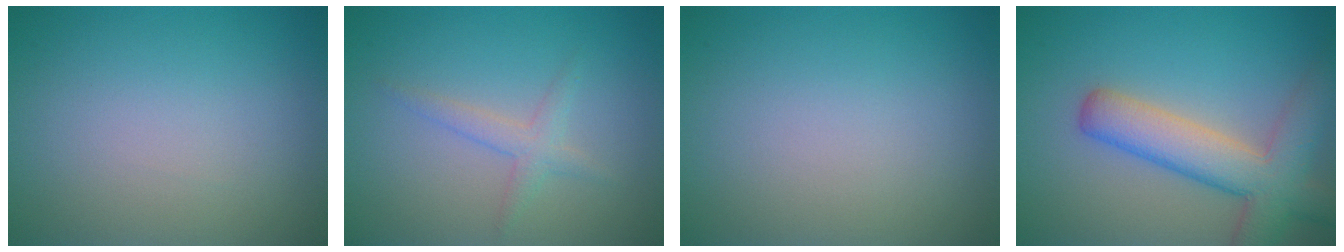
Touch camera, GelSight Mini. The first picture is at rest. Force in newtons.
{"total": 1.8, "press": 1.8, "slide": 0.0}
{"total": 0.0}
{"total": 6.9, "press": 6.9, "slide": 0.5}